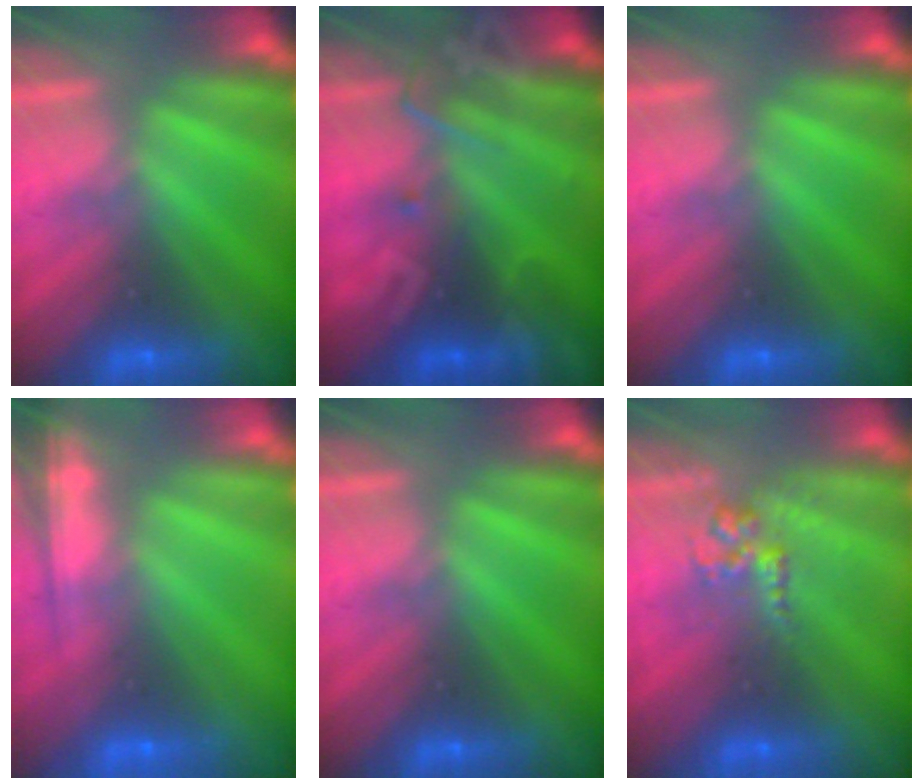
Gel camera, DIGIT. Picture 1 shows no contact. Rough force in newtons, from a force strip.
{"total": 2.8}
{"total": 0.0}
{"total": 7.2}
{"total": 0.0}
{"total": 2.6}